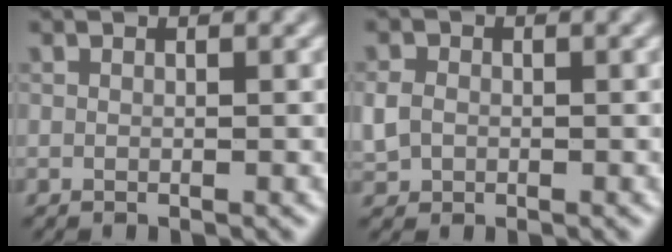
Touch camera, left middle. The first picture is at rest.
{"total": 2.0, "force": [-0.1, 1.8, 1.0], "torque": [-0.020, -0.001, -0.007]}